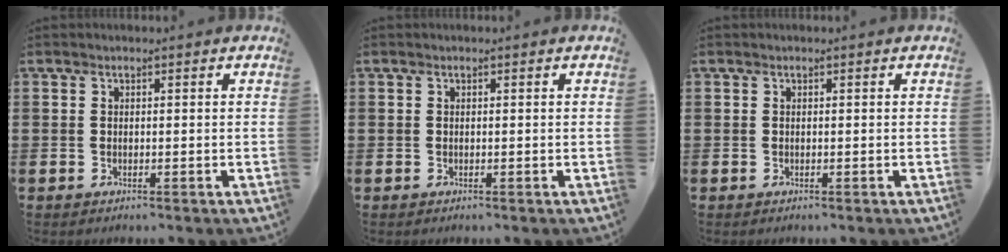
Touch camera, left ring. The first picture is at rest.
{"total": 0.0}
{"total": 0.0}